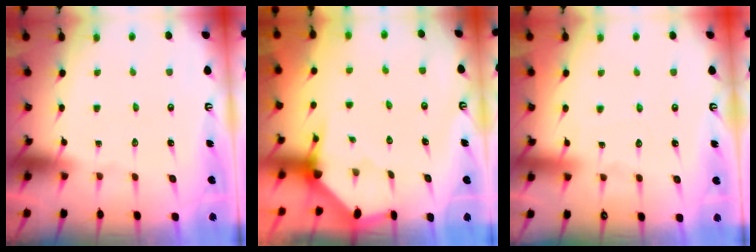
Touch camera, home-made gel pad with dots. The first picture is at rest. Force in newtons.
{"total": 3.3, "press": 3.3, "slide": 0.1}
{"total": 4.8, "press": 4.7, "slide": 0.8}